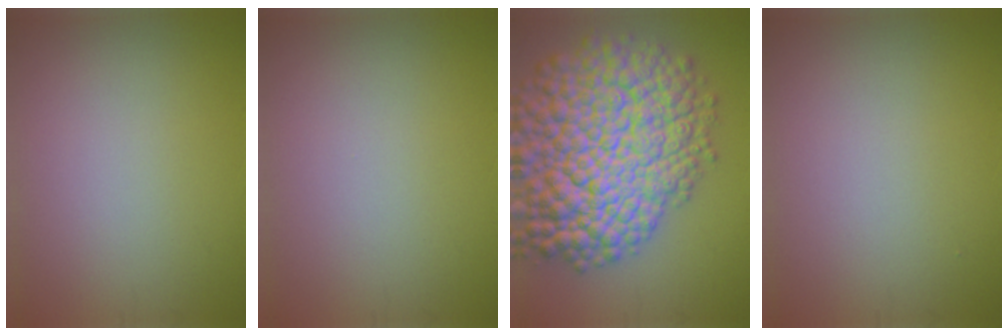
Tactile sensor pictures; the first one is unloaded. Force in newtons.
{"total": 0.0}
{"total": 15.1, "press": 15.1, "slide": 0.6}
{"total": 0.0}